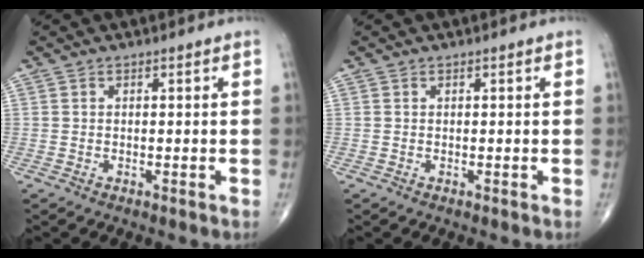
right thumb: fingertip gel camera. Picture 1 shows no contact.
{"total": 0.0}